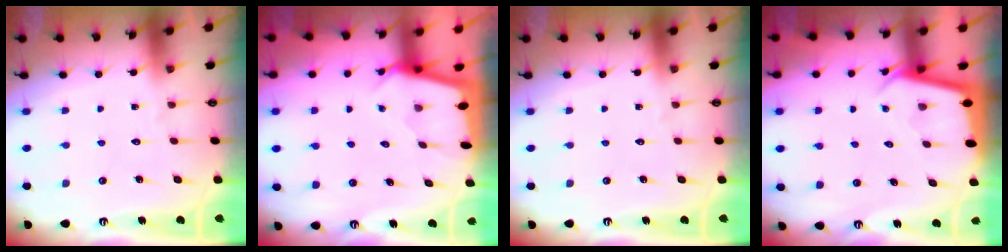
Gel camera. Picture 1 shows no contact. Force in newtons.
{"total": 2.3, "press": 2.3, "slide": 0.3}
{"total": 0.0}
{"total": 2.5, "press": 2.5, "slide": 0.1}